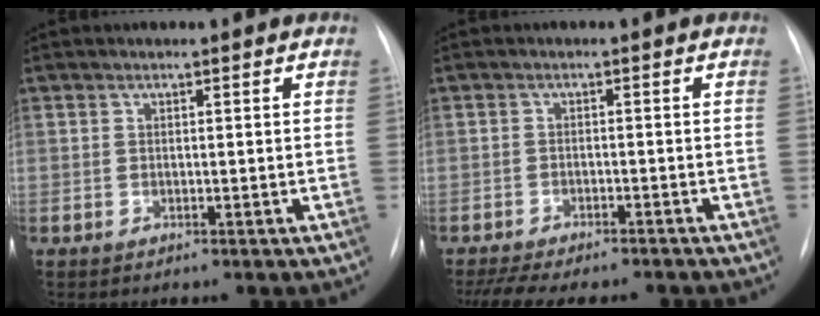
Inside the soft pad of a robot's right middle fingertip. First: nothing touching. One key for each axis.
{"total": 12.1, "fx": -10.7, "fy": 2.4, "fz": 5.2, "tx": -0.086, "ty": -0.004, "tz": -0.146}